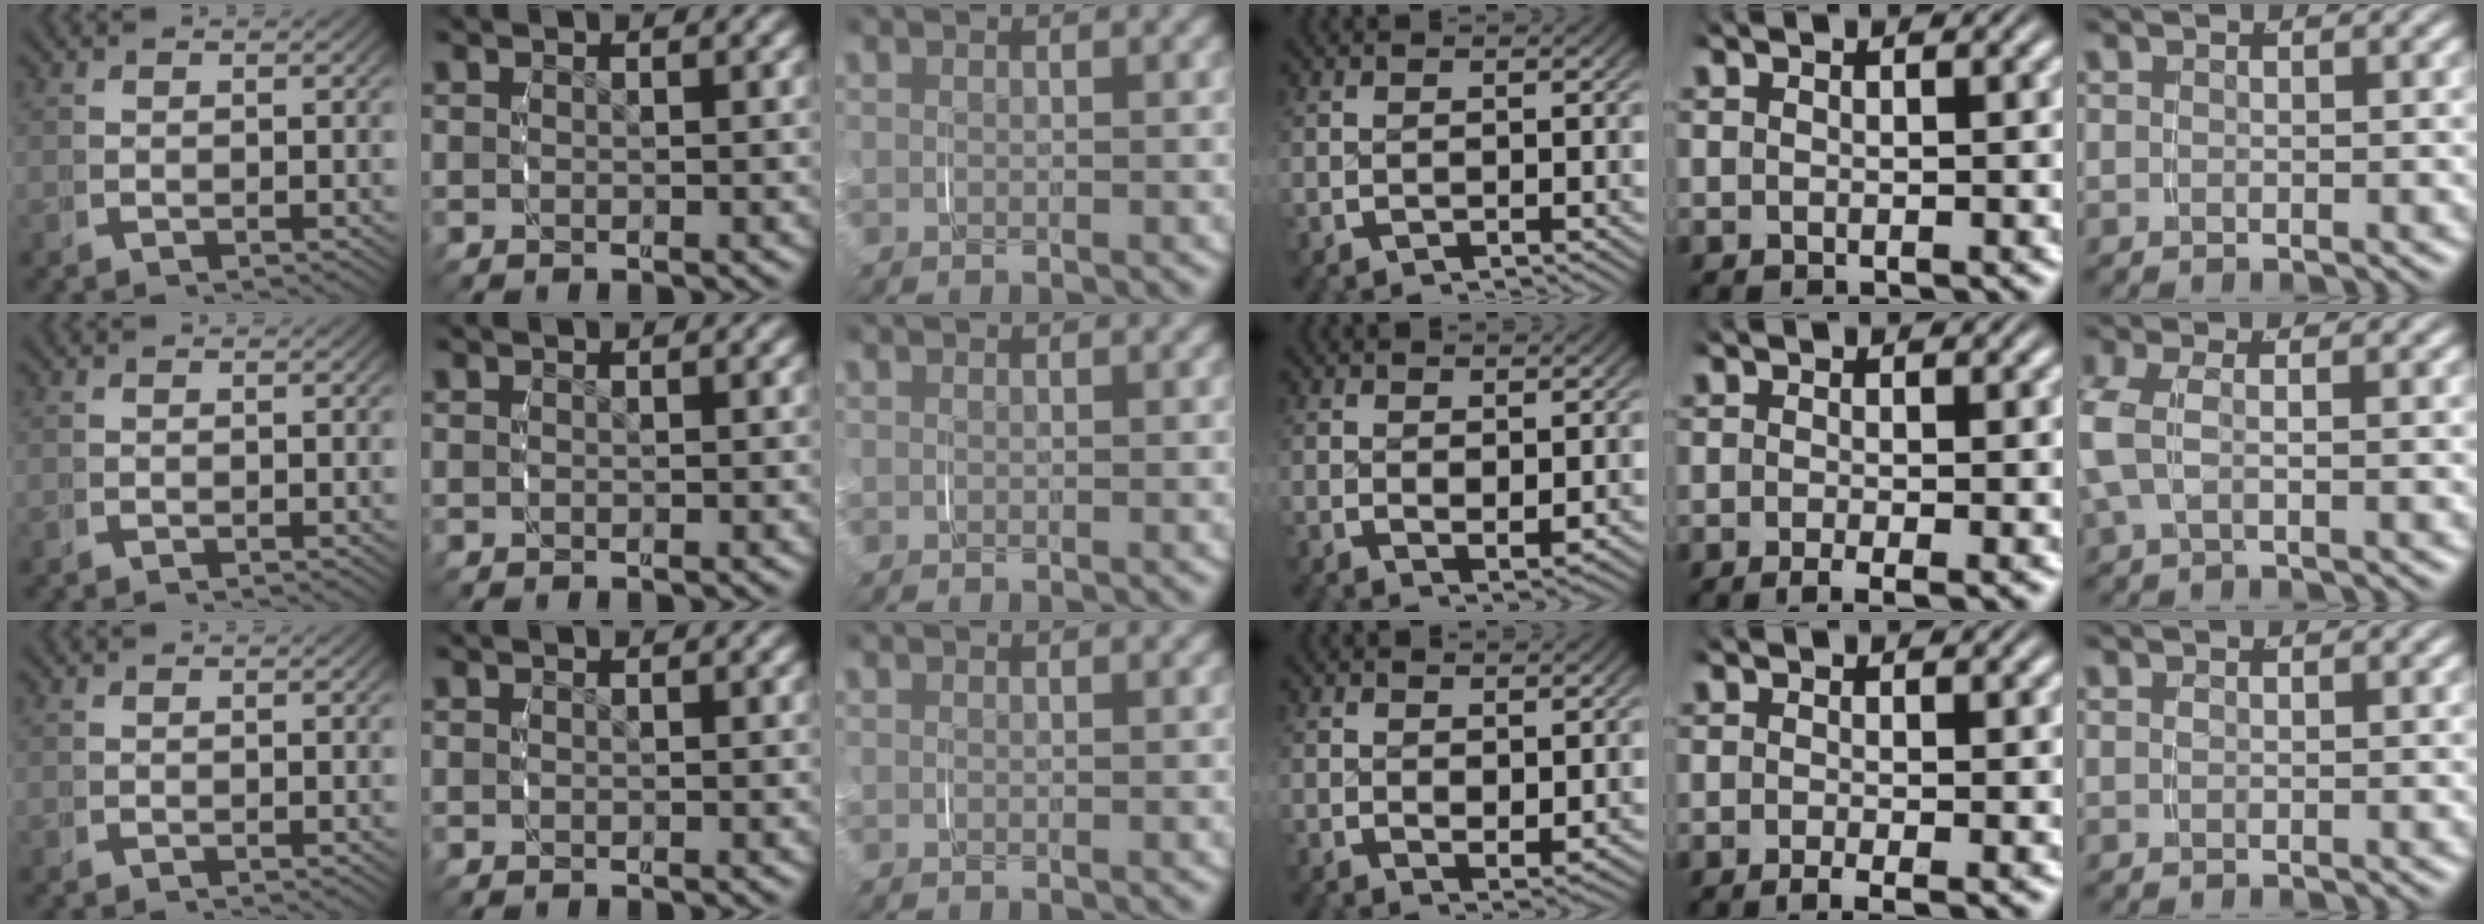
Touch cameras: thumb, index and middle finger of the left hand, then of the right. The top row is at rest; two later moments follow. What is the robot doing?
{"motion": "grasp_and_lifting", "object": "toothpaste"}